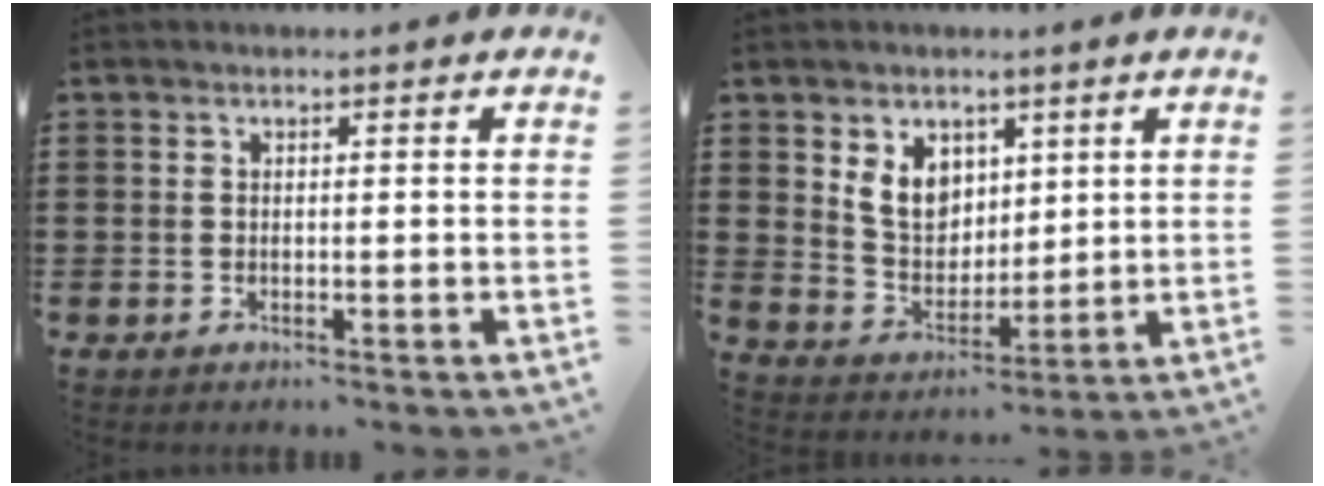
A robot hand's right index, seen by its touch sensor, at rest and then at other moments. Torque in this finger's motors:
{"motor_torque": [0.36, 0.11, 0.47, 0.11]}